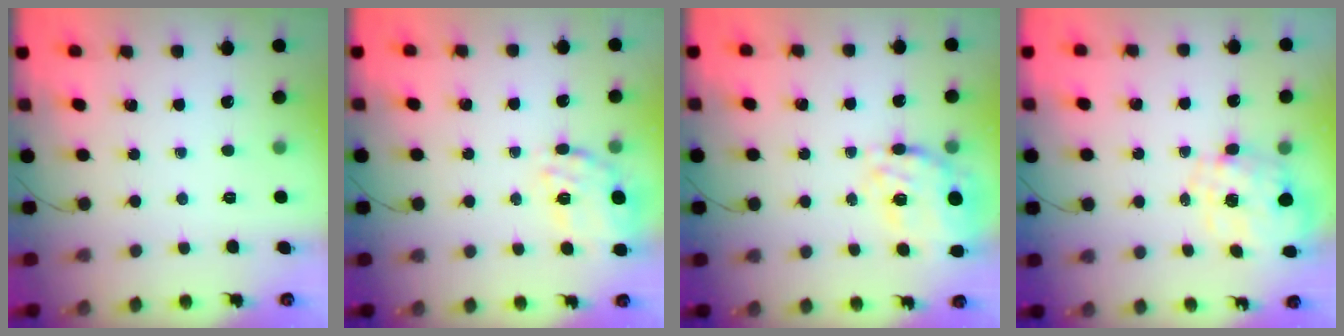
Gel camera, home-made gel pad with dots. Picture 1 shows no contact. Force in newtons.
{"total": 17.7, "press": 17.5, "slide": 2.9}
{"total": 14.3, "press": 13.7, "slide": 3.9}
{"total": 2.4, "press": 2.2, "slide": 1.0}